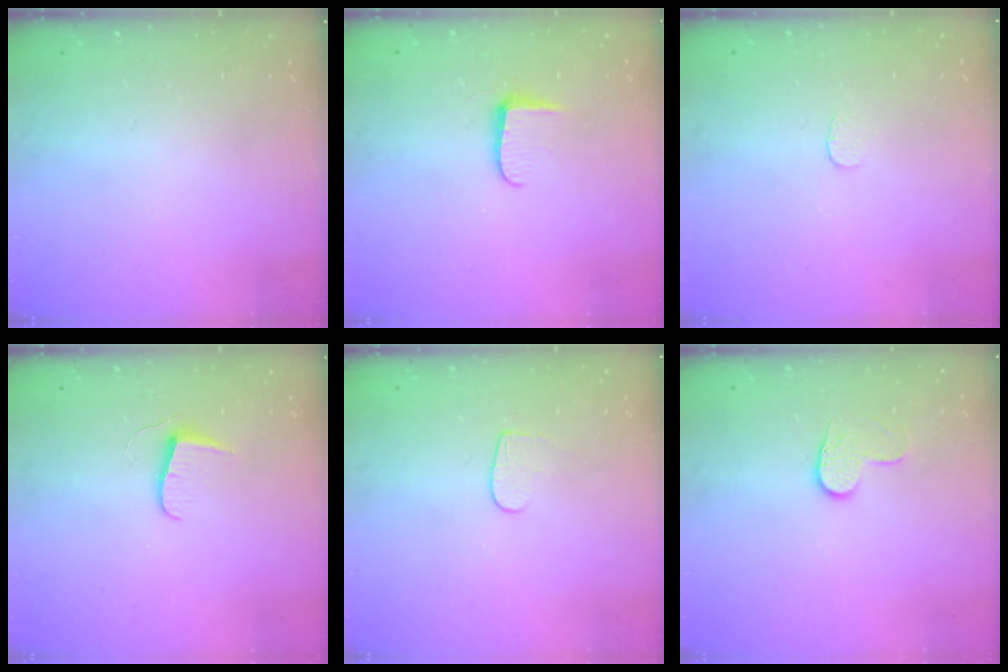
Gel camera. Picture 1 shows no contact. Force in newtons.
{"total": 5.6, "press": 5.6, "slide": 0.7}
{"total": 2.6, "press": 2.6, "slide": 0.2}
{"total": 6.8, "press": 6.8, "slide": 0.5}
{"total": 4.3, "press": 4.2, "slide": 0.3}
{"total": 6.4, "press": 6.4, "slide": 0.6}